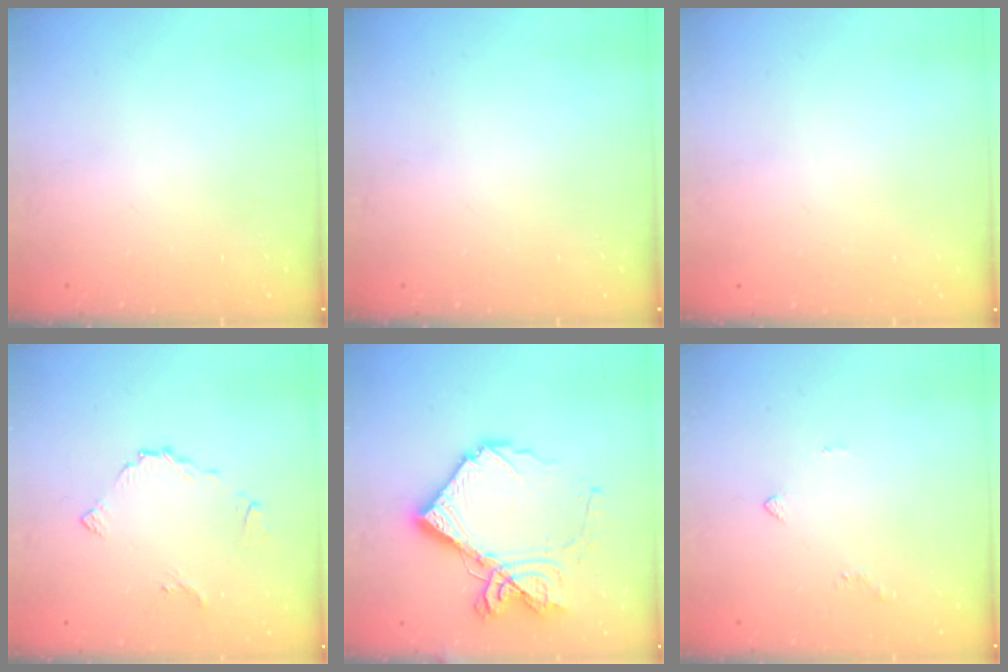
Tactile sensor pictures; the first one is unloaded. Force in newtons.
{"total": 0.0}
{"total": 1.8, "press": 1.8, "slide": 0.1}
{"total": 5.8, "press": 5.7, "slide": 0.5}
{"total": 19.5, "press": 19.4, "slide": 1.5}
{"total": 2.2, "press": 2.1, "slide": 0.5}